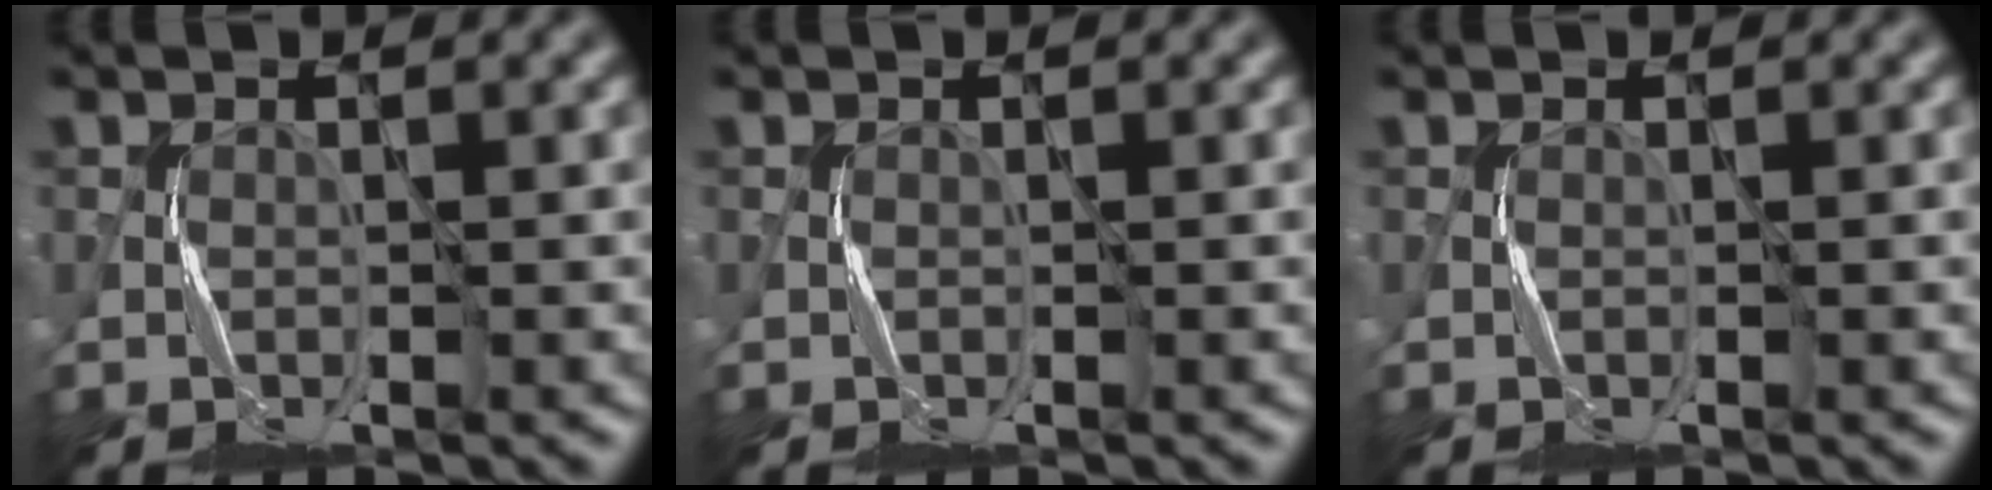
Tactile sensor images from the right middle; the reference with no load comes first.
{"total": 0.0}
{"total": 0.0}